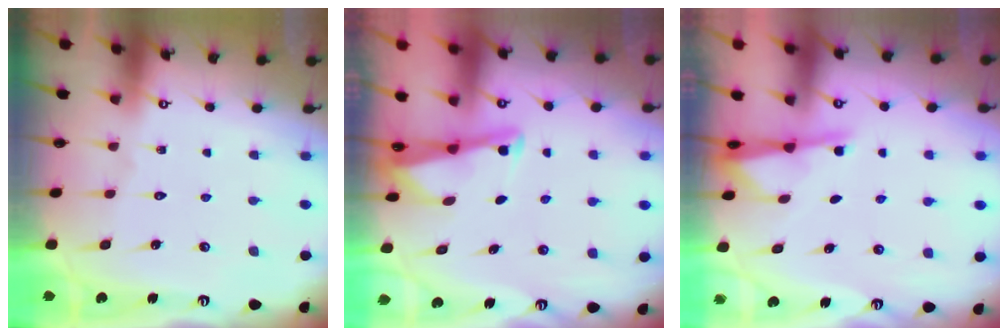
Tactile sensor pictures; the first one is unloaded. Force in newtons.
{"total": 2.6, "press": 2.6, "slide": 0.1}
{"total": 2.4, "press": 2.3, "slide": 0.3}